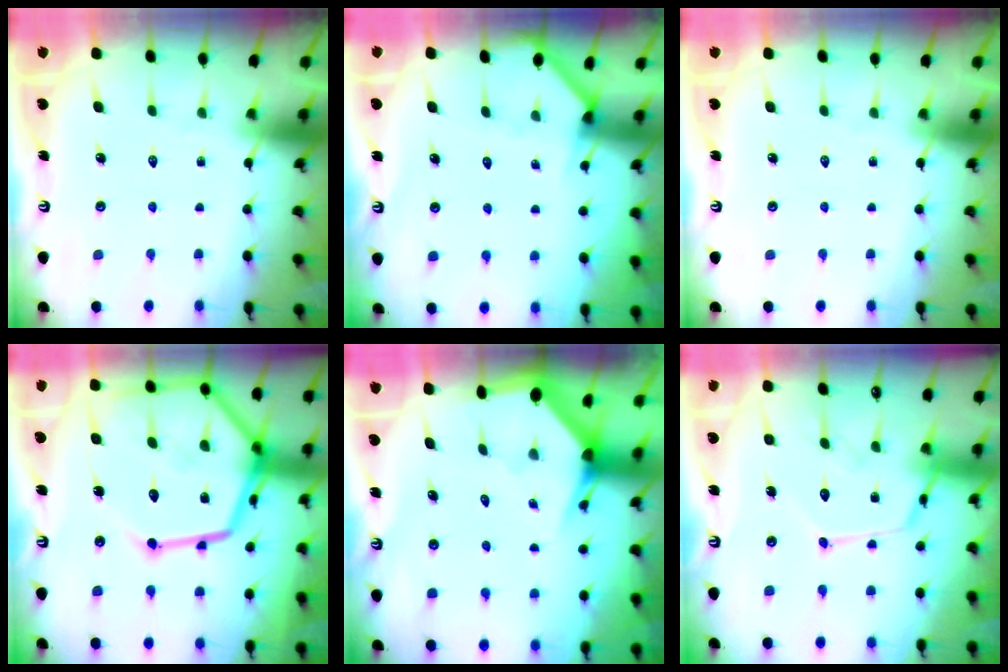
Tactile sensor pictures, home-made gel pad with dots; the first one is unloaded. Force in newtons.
{"total": 5.0, "press": 5.0, "slide": 0.3}
{"total": 0.0}
{"total": 25.3, "press": 25.2, "slide": 2.4}
{"total": 2.9, "press": 2.9, "slide": 0.2}
{"total": 12.8, "press": 12.8, "slide": 1.1}